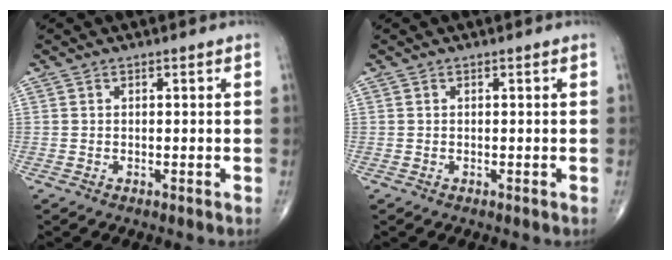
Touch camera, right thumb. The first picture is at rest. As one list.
[{"total": 0.0}]